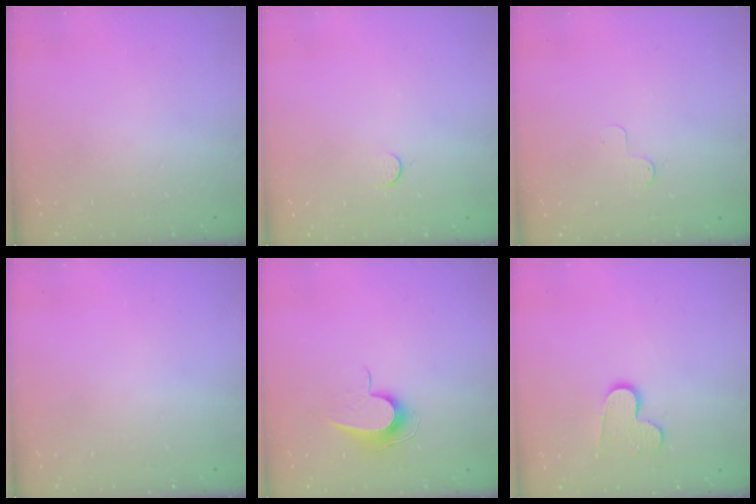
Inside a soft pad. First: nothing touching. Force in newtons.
{"total": 3.1, "press": 3.1, "slide": 0.4}
{"total": 2.6, "press": 2.6, "slide": 0.3}
{"total": 0.0}
{"total": 8.9, "press": 8.8, "slide": 0.5}
{"total": 8.3, "press": 8.2, "slide": 0.5}